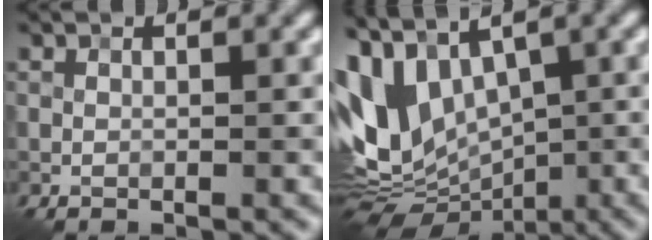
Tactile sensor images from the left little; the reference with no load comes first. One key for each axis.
{"total": 9.3, "fx": 1.4, "fy": 6.2, "fz": 6.7, "tx": -0.139, "ty": -0.002, "tz": 0.021}